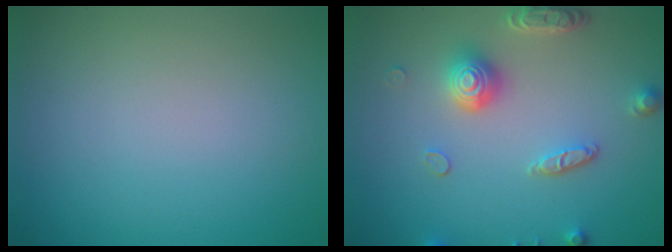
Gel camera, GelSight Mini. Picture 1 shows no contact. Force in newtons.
{"total": 4.2, "press": 3.5, "slide": 2.3}